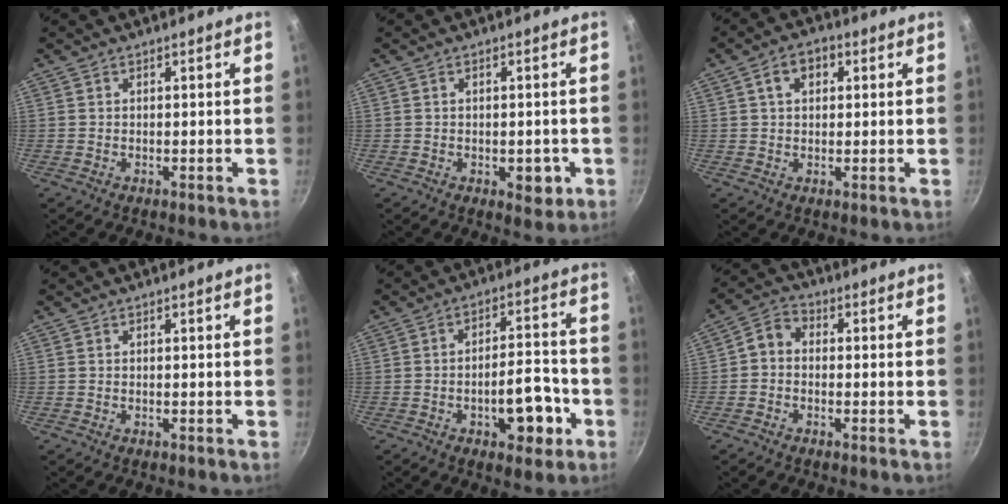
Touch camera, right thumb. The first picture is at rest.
{"total": 4.4, "force": [-1.2, 2.4, 3.5], "torque": [-0.026, 0.003, -0.011]}
{"total": 5.5, "force": [1.7, 3.8, 3.6], "torque": [-0.038, 0.009, 0.023]}
{"total": 0.0}
{"total": 10.6, "force": [-4.0, 5.1, 8.4], "torque": [-0.090, 0.031, -0.050]}
{"total": 4.0, "force": [-0.8, 3.1, 2.3], "torque": [-0.043, 0.019, -0.031]}